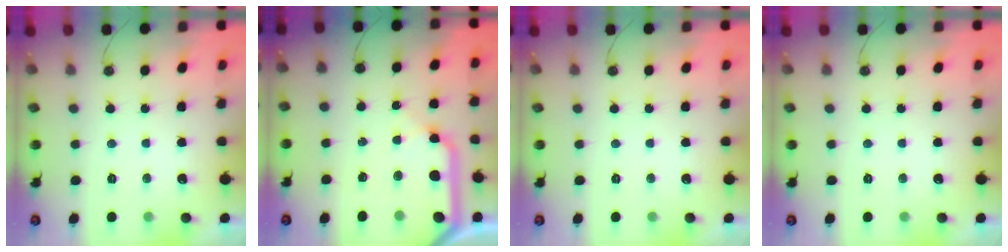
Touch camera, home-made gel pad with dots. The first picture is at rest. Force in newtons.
{"total": 13.3, "press": 13.2, "slide": 1.5}
{"total": 0.0}
{"total": 0.0}